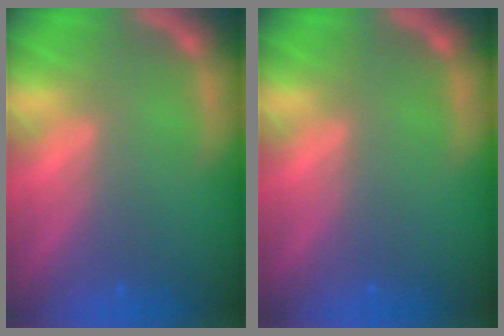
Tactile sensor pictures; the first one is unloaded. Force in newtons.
{"total": 0.0}